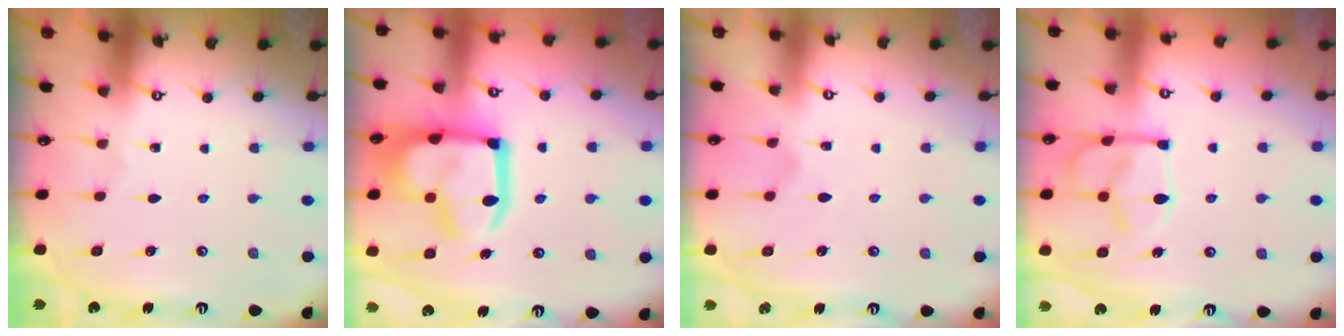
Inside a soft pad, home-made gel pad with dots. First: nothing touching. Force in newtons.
{"total": 15.7, "press": 15.6, "slide": 2.0}
{"total": 1.1, "press": 0.1, "slide": 1.1}
{"total": 9.5, "press": 9.5, "slide": 0.7}